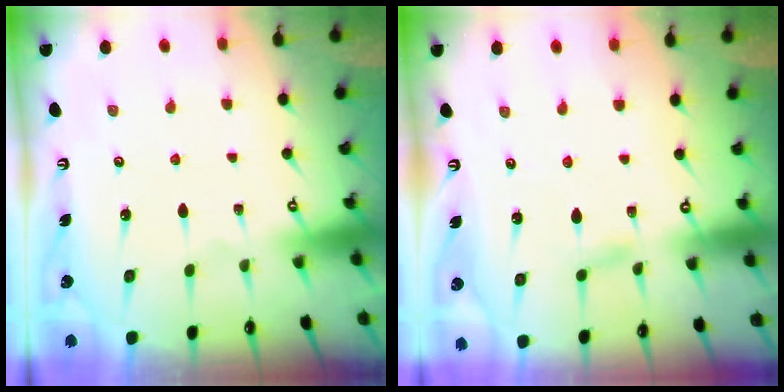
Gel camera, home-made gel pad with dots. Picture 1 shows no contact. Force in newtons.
{"total": 2.2, "press": 2.2, "slide": 0.2}